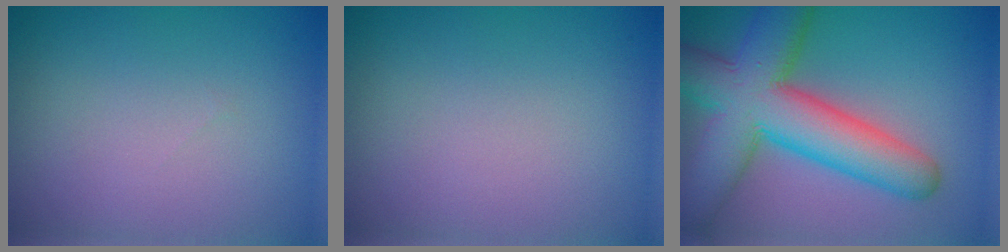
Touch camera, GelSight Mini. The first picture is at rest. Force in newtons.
{"total": 0.0}
{"total": 11.2, "press": 11.2, "slide": 0.3}